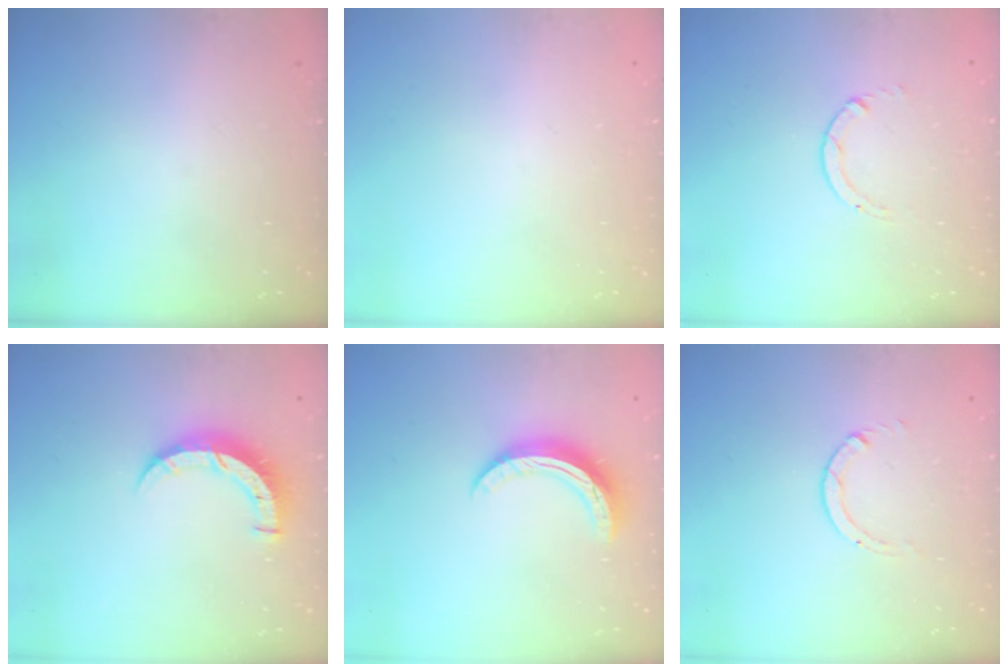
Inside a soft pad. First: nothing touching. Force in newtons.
{"total": 0.0}
{"total": 0.6, "press": 0.5, "slide": 0.1}
{"total": 7.2, "press": 7.2, "slide": 0.3}
{"total": 9.3, "press": 9.3, "slide": 0.3}
{"total": 0.9, "press": 0.9, "slide": 0.1}